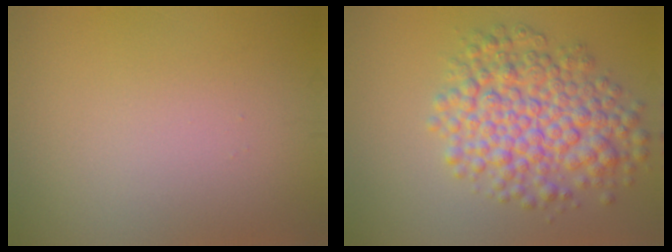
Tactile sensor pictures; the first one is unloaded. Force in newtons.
{"total": 7.4, "press": 7.4, "slide": 0.2}